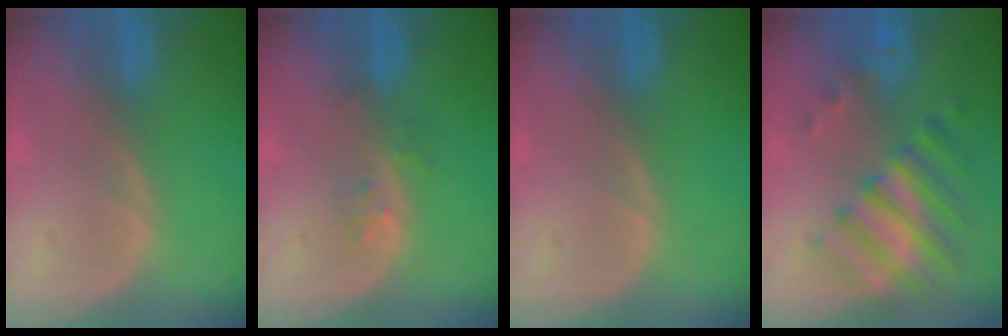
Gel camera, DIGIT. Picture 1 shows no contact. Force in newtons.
{"total": 1.6, "press": 1.6, "slide": 0.1}
{"total": 0.0}
{"total": 7.9, "press": 7.0, "slide": 3.8}